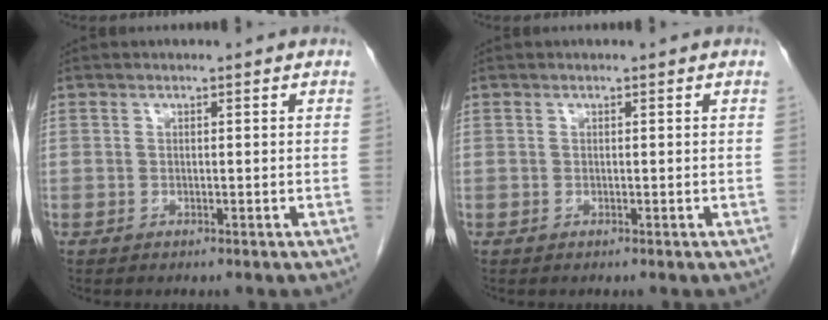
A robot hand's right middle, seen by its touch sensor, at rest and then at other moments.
{"total": 0.0}